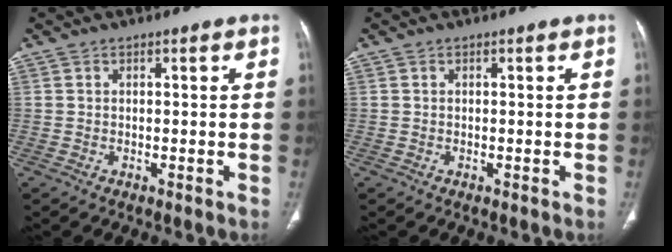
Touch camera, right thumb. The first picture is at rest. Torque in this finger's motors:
{"motor_torque": [-0.13, 0.13, -0.05, 0.04, 0.01]}